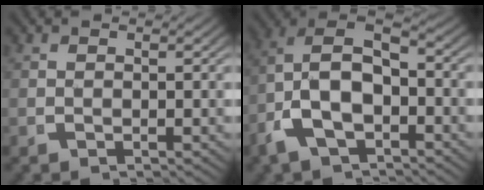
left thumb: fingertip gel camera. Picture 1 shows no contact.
{"total": 9.6, "force": [-0.9, 6.7, 6.7], "torque": [-0.156, -0.022, -0.012]}